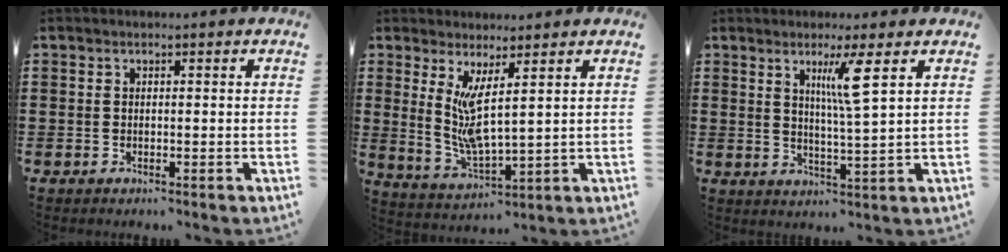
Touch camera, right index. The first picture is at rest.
{"total": 6.0, "force": [2.7, 1.2, 5.2], "torque": [-0.116, -0.017, 0.049]}
{"total": 5.6, "force": [2.6, -0.3, 4.9], "torque": [-0.096, -0.006, 0.037]}